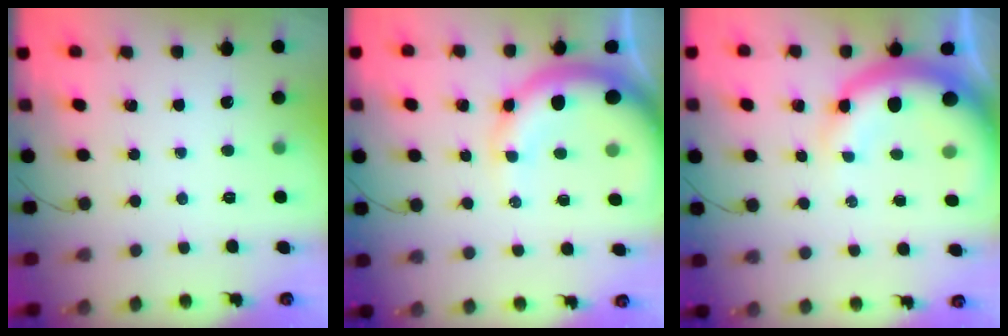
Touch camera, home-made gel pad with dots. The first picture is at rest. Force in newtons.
{"total": 12.6, "press": 12.3, "slide": 2.9}
{"total": 11.7, "press": 11.5, "slide": 2.3}